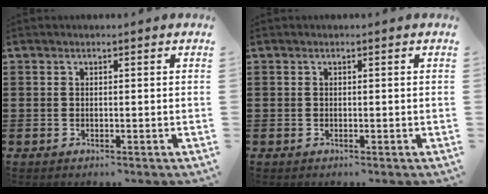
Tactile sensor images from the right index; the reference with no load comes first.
{"total": 0.0}